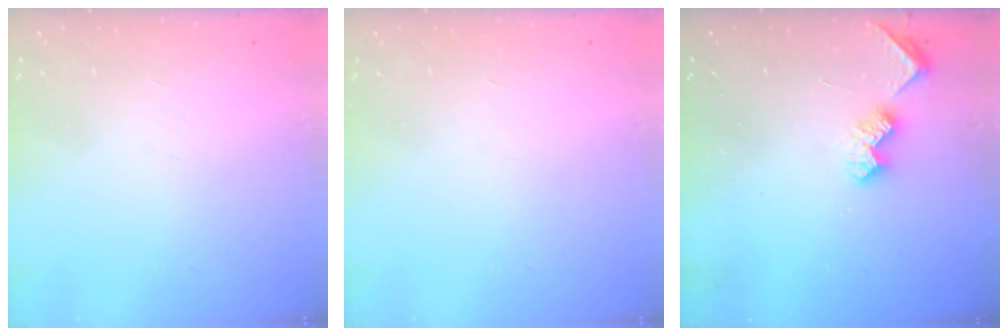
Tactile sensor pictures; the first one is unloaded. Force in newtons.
{"total": 0.0}
{"total": 5.3, "press": 5.2, "slide": 0.7}